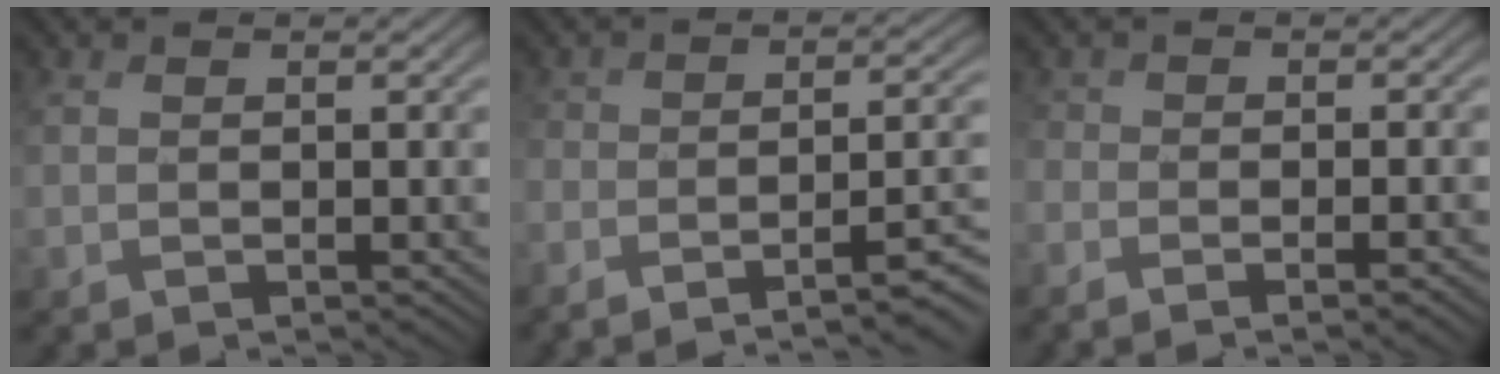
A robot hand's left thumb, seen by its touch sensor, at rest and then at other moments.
{"total": 8.6, "force": [-6.4, 2.1, 5.4], "torque": [-0.075, -0.007, -0.094]}
{"total": 5.4, "force": [-3.2, 2.4, 3.7], "torque": [-0.052, -0.008, -0.038]}